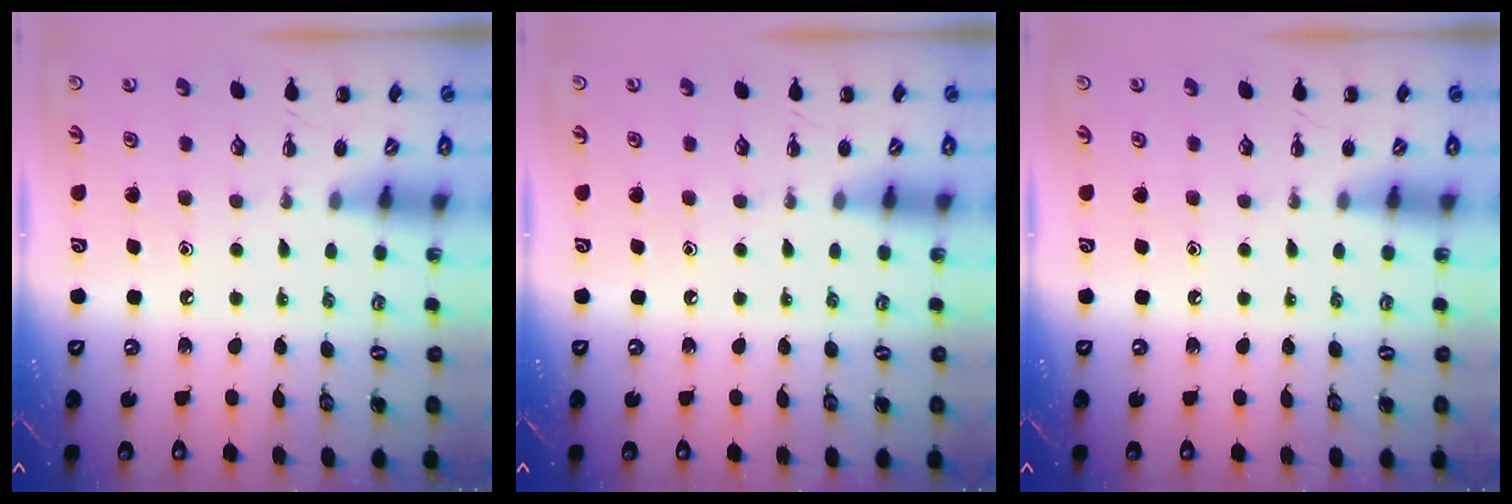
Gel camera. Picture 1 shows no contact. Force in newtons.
{"total": 0.0}
{"total": 0.0}